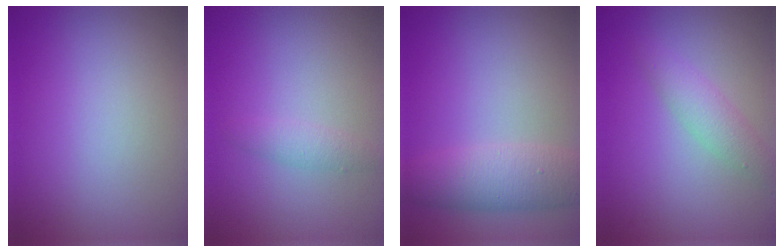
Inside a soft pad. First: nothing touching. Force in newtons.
{"total": 1.4, "press": 1.4, "slide": 0.0}
{"total": 4.5, "press": 4.4, "slide": 0.2}
{"total": 2.3, "press": 2.3, "slide": 0.1}